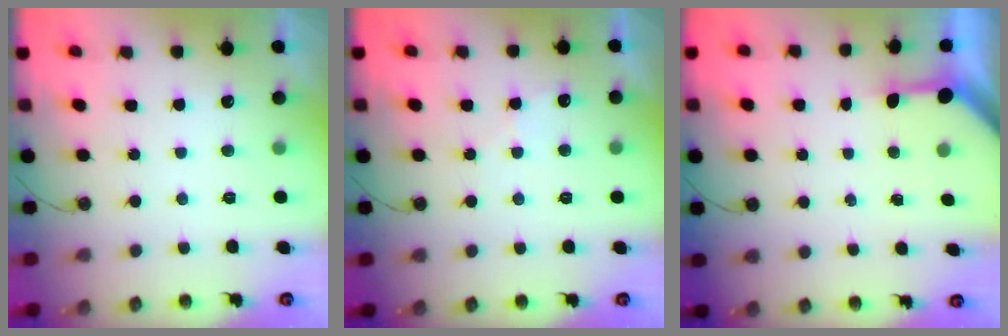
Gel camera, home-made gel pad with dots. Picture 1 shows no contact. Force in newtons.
{"total": 5.2, "press": 5.1, "slide": 0.8}
{"total": 3.2, "press": 3.2, "slide": 0.2}